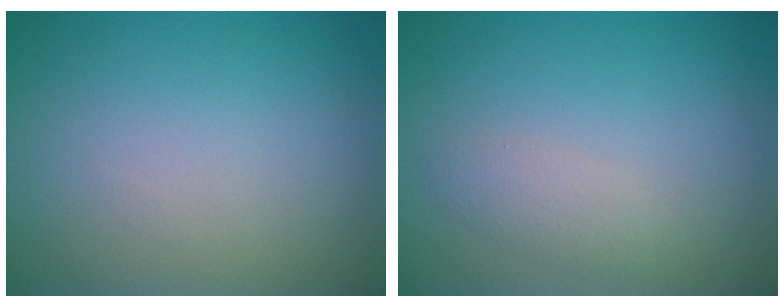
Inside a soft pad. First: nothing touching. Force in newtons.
{"total": 1.6, "press": 1.6, "slide": 0.1}